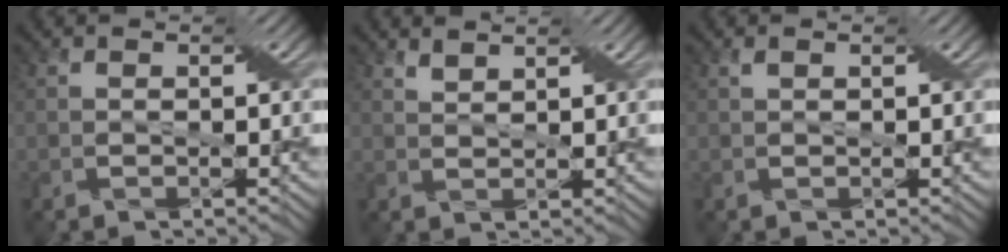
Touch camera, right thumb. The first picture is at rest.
{"total": 2.0, "force": [1.8, -0.5, 0.4], "torque": [-0.014, 0.005, 0.037]}
{"total": 0.8, "force": [0.6, 0.2, 0.6], "torque": [-0.012, 0.006, 0.009]}